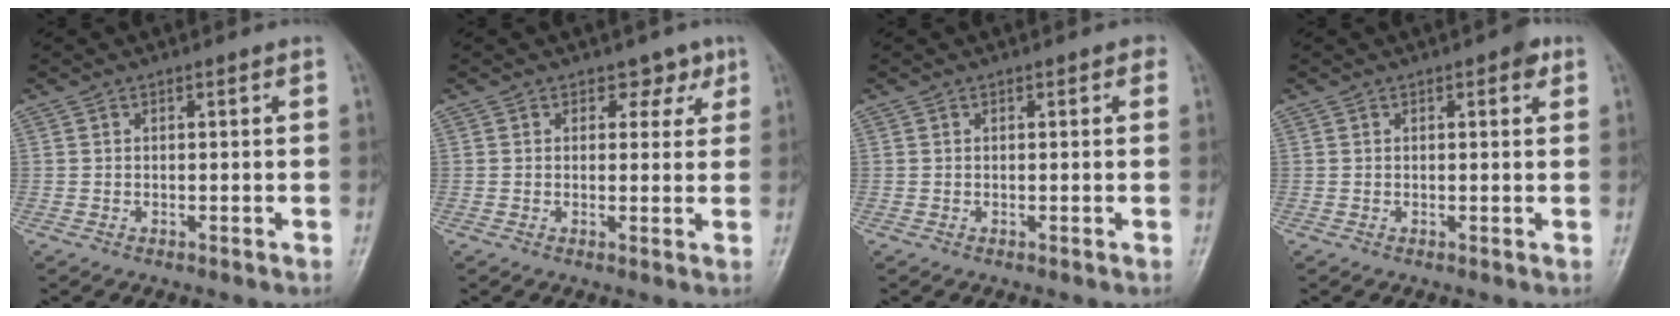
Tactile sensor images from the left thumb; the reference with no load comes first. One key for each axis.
{"total": 3.1, "fx": 1.8, "fy": 2.2, "fz": 1.0, "tx": 0.013, "ty": -0.007, "tz": 0.019}
{"total": 0.9, "fx": 0.4, "fy": 0.6, "fz": 0.6, "tx": 0.004, "ty": 0.001, "tz": 0.000}
{"total": 2.4, "fx": 1.2, "fy": 1.0, "fz": 1.8, "tx": -0.017, "ty": -0.001, "tz": 0.010}